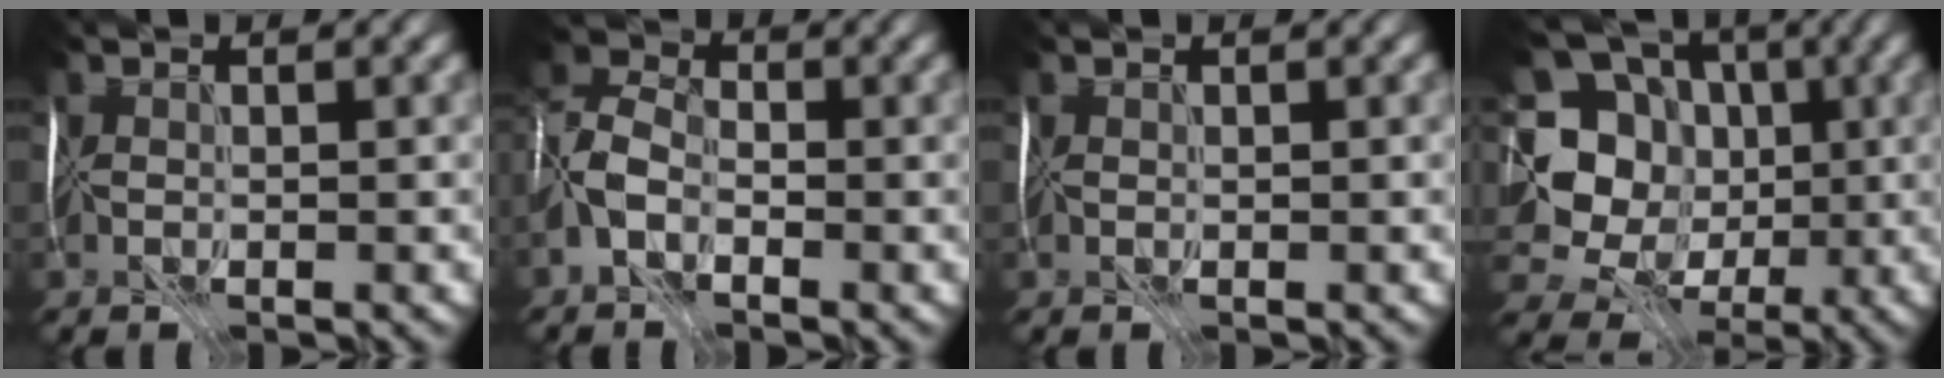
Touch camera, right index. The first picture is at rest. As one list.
[{"total": 2.4, "force": [-1.6, 1.3, 1.3], "torque": [-0.030, 0.013, -0.039]}, {"total": 0.0}, {"total": 11.4, "force": [0.3, 10.8, 3.6], "torque": [-0.111, 0.035, 0.011]}]